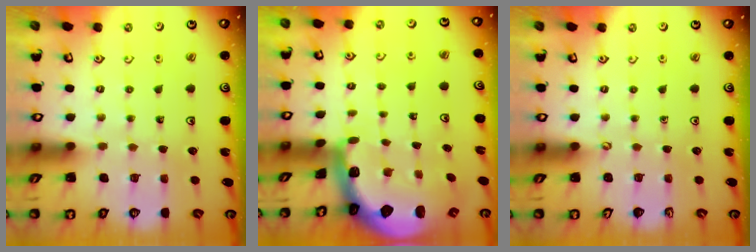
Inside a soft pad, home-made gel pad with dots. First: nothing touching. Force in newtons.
{"total": 2.9, "press": 2.9, "slide": 0.5}
{"total": 0.0}